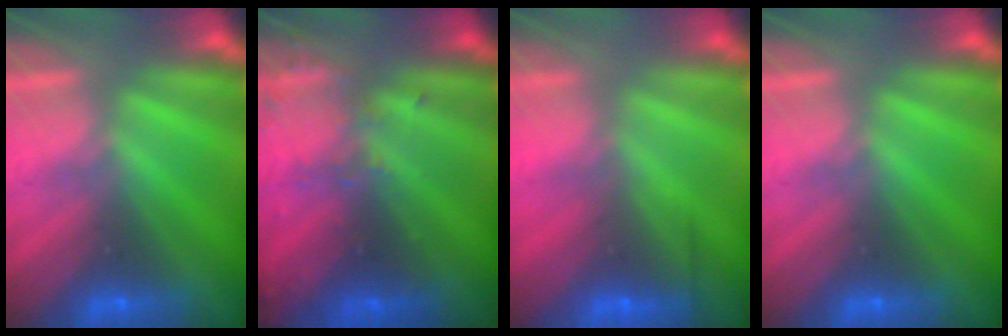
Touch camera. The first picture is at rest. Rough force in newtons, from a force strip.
{"total": 3.3}
{"total": 2.4}
{"total": 0.0}